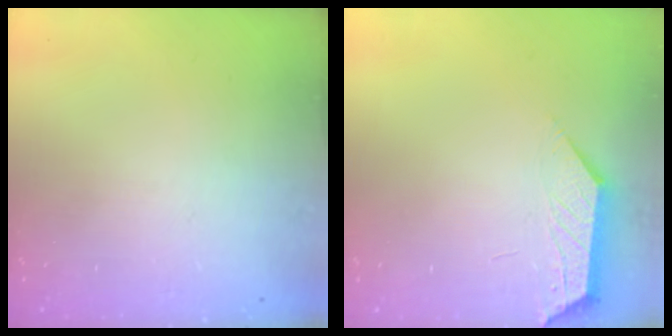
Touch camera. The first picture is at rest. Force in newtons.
{"total": 2.0, "press": 2.0, "slide": 0.4}